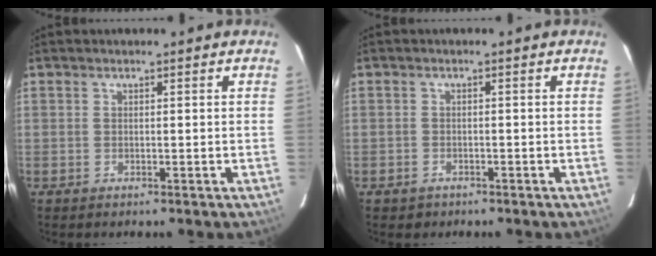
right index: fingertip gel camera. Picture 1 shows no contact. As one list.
[{"total": 1.8, "force": [-1.1, 1.4, 0.3], "torque": [-0.010, 0.005, -0.012]}]